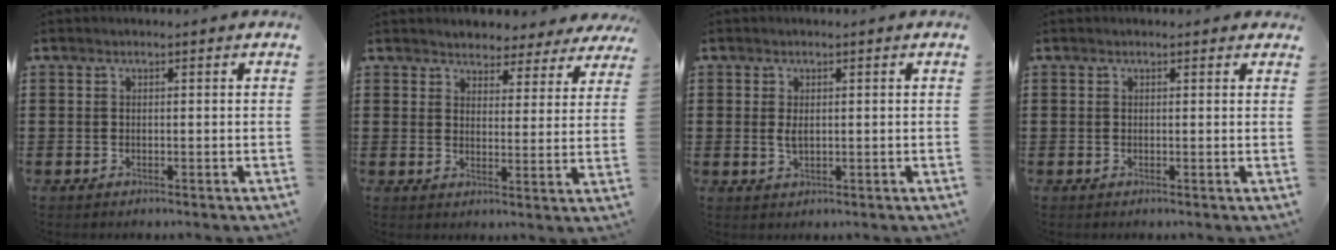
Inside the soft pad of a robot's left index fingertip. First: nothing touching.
{"total": 3.6, "force": [3.5, 0.7, -0.3], "torque": [-0.006, -0.019, 0.059]}
{"total": 1.8, "force": [0.2, 0.8, 1.6], "torque": [-0.041, 0.000, 0.001]}
{"total": 0.6, "force": [0.5, 0.3, 0.3], "torque": [-0.006, 0.003, 0.008]}